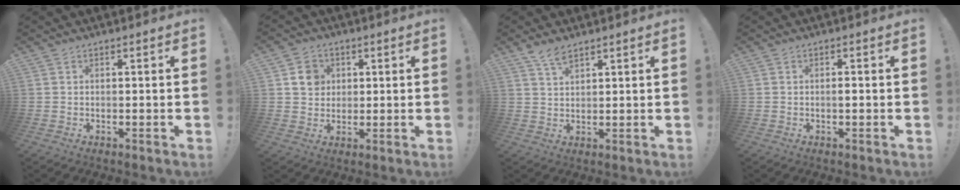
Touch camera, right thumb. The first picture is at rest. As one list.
[{"total": 6.8, "force": [2.4, 6.2, 1.8], "torque": [-0.005, -0.012, 0.044]}, {"total": 4.3, "force": [3.4, 1.3, 2.4], "torque": [-0.039, -0.020, 0.059]}, {"total": 1.0, "force": [-0.4, 0.1, 0.9], "torque": [-0.012, 0.000, -0.009]}]